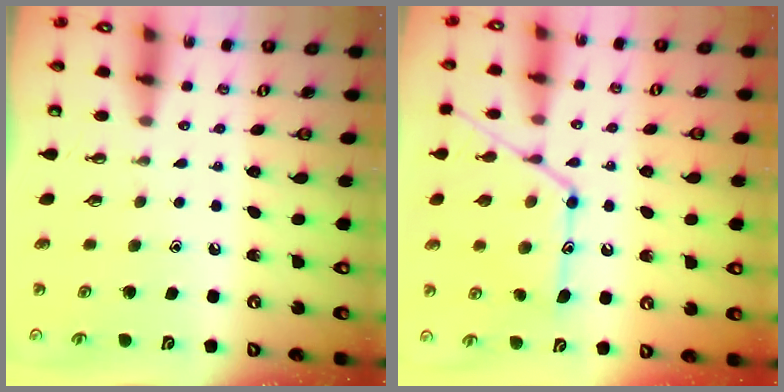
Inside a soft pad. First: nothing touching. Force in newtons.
{"total": 16.4, "press": 16.3, "slide": 1.4}